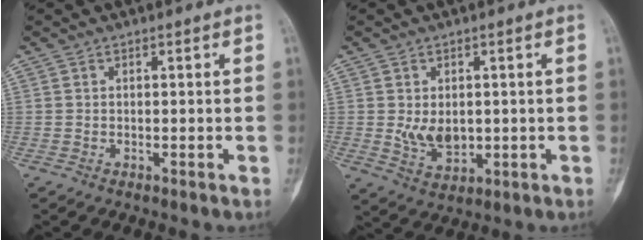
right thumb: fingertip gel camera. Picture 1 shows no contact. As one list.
[{"total": 5.8, "force": [0.2, 3.9, 4.3], "torque": [-0.058, -0.012, 0.017]}]